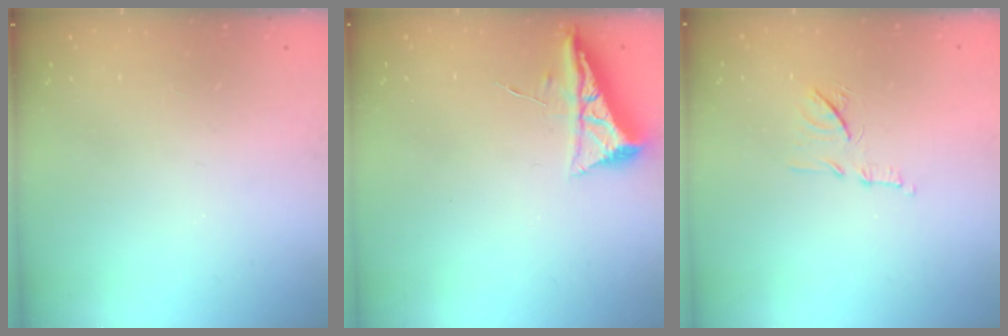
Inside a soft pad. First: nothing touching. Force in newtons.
{"total": 6.5, "press": 6.5, "slide": 0.8}
{"total": 9.6, "press": 9.6, "slide": 0.3}